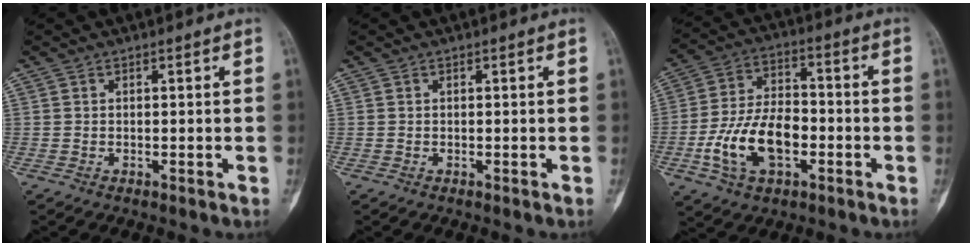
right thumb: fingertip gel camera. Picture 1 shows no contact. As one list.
[{"total": 0.0}, {"total": 14.4, "force": [-4.1, 8.3, 11.0], "torque": [-0.202, 0.029, -0.074]}]